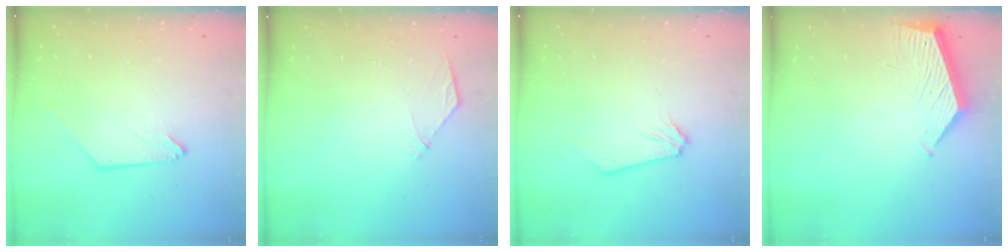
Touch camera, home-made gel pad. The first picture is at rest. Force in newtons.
{"total": 4.8, "press": 4.7, "slide": 0.6}
{"total": 0.0}
{"total": 6.0, "press": 6.0, "slide": 0.5}